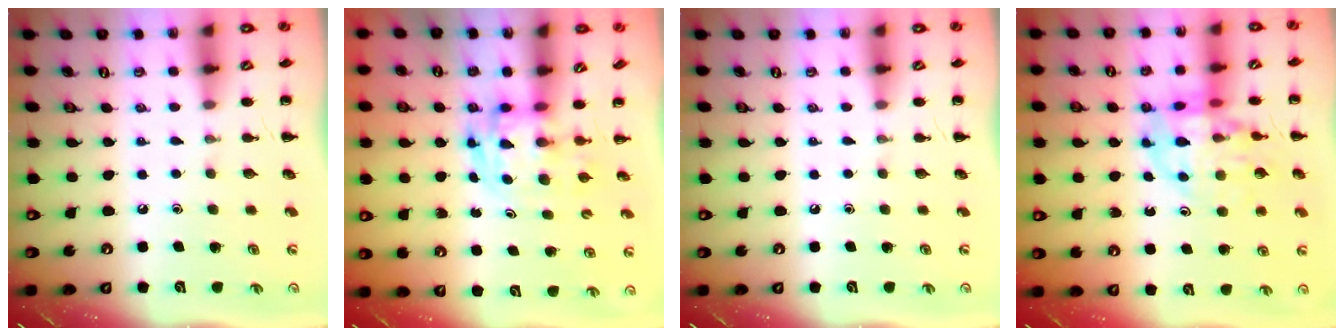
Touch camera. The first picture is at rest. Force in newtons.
{"total": 3.5, "press": 3.4, "slide": 0.6}
{"total": 0.0}
{"total": 12.5, "press": 12.4, "slide": 2.1}